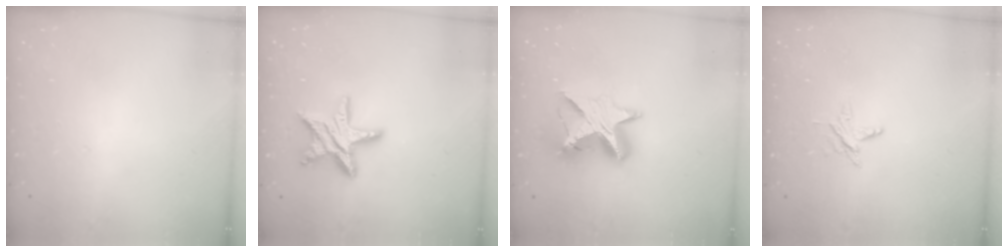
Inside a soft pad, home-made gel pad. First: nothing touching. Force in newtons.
{"total": 14.6, "press": 14.5, "slide": 1.1}
{"total": 11.2, "press": 11.2, "slide": 0.8}
{"total": 4.1, "press": 4.0, "slide": 0.5}